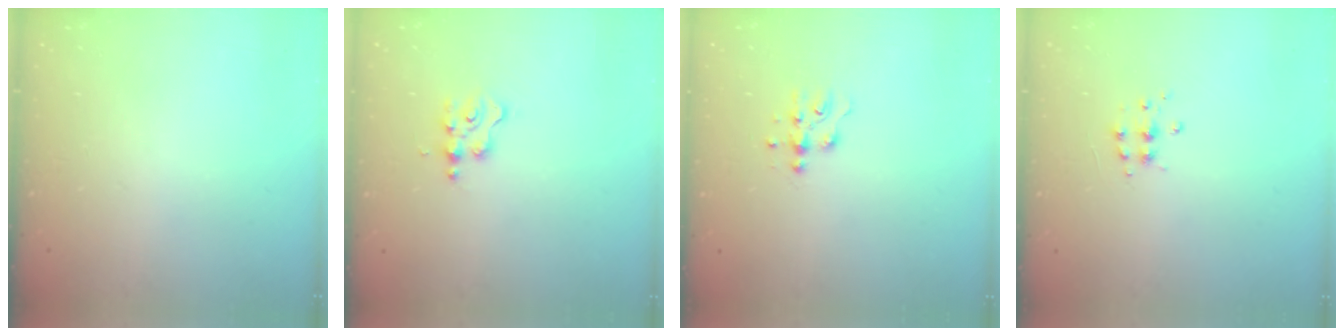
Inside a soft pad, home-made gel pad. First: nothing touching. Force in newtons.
{"total": 3.1, "press": 3.1, "slide": 0.4}
{"total": 6.4, "press": 6.3, "slide": 0.6}
{"total": 4.9, "press": 4.9, "slide": 0.6}